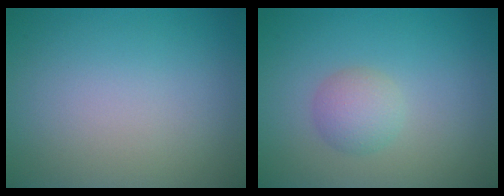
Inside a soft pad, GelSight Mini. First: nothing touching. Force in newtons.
{"total": 2.2, "press": 2.2, "slide": 0.2}